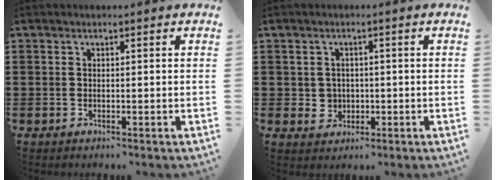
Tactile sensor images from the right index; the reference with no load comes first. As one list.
[{"total": 2.5, "force": [-0.1, 2.5, 0.6], "torque": [-0.022, 0.008, -0.005]}]